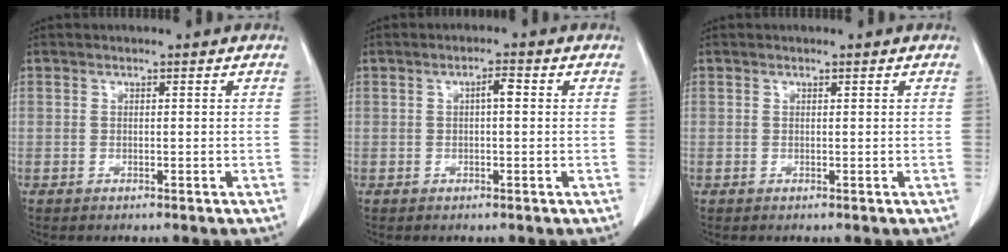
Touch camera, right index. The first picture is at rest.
{"total": 2.0, "force": [0.4, 0.4, 2.0], "torque": [-0.032, 0.005, 0.006]}
{"total": 0.0}